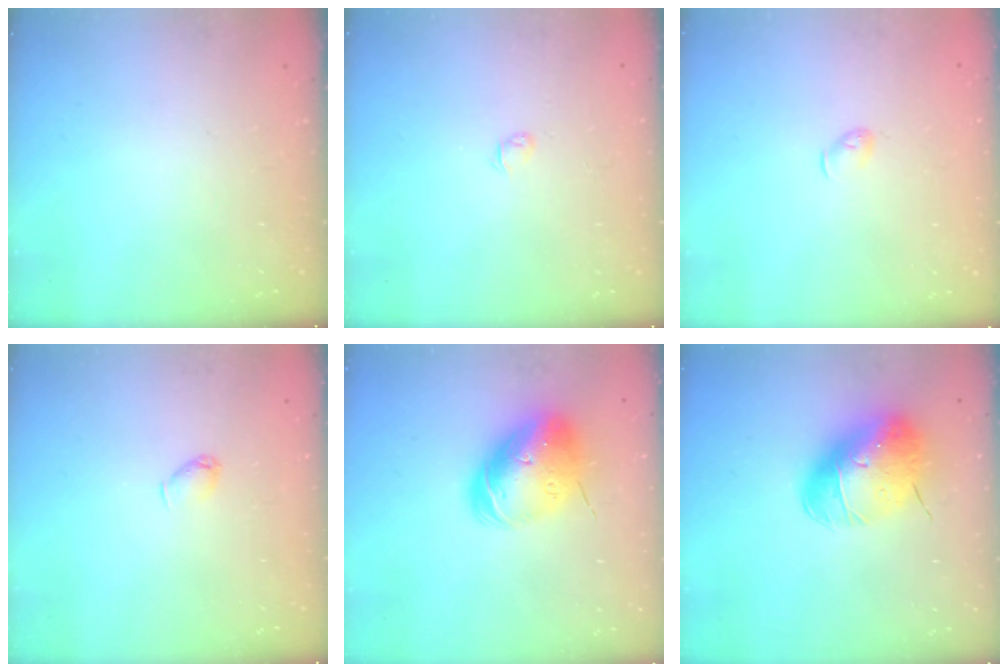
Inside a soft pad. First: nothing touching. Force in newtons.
{"total": 3.0, "press": 2.9, "slide": 0.6}
{"total": 3.9, "press": 3.8, "slide": 0.8}
{"total": 3.1, "press": 3.0, "slide": 0.6}
{"total": 16.0, "press": 15.7, "slide": 2.9}
{"total": 15.3, "press": 15.1, "slide": 2.5}